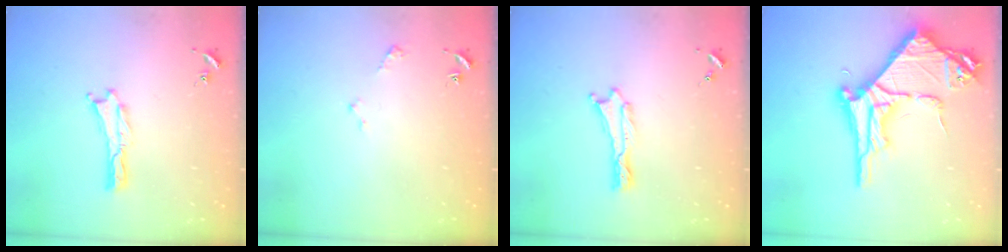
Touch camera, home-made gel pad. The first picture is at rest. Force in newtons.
{"total": 1.6, "press": 1.6, "slide": 0.2}
{"total": 0.0}
{"total": 9.3, "press": 9.3, "slide": 0.9}